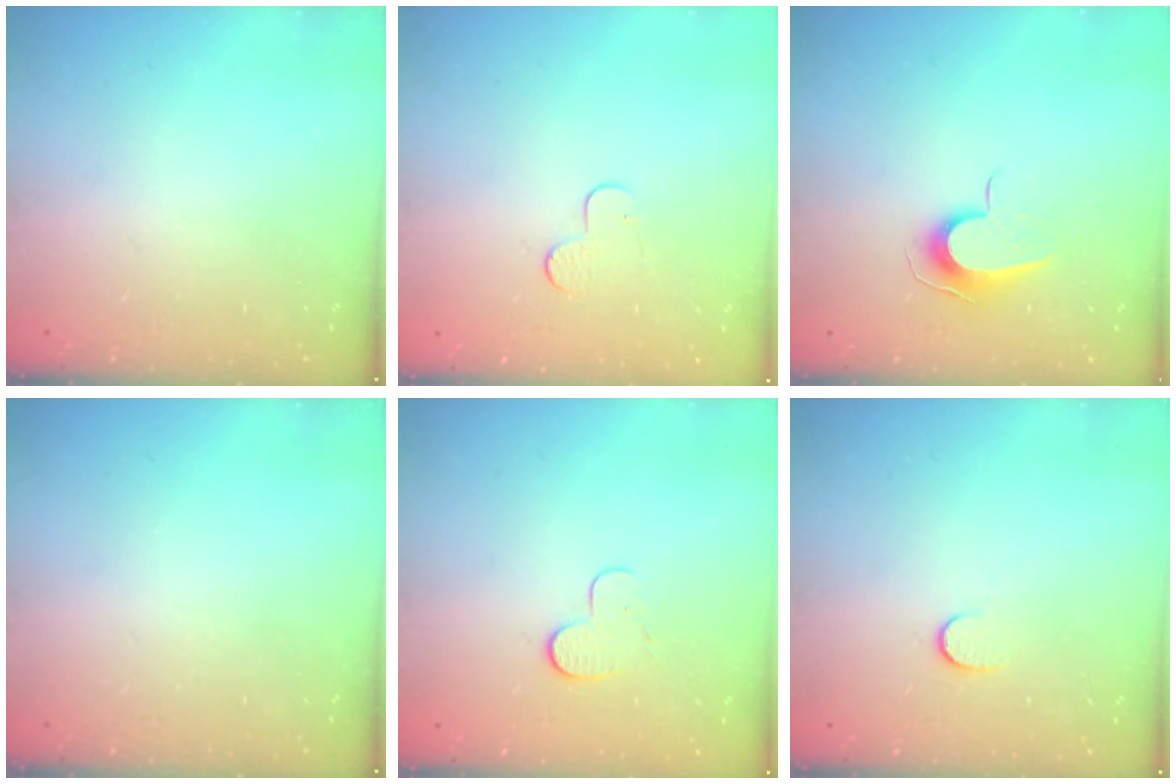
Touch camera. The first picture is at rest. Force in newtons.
{"total": 4.9, "press": 4.8, "slide": 0.5}
{"total": 8.9, "press": 8.8, "slide": 0.5}
{"total": 0.0}
{"total": 6.3, "press": 6.3, "slide": 0.5}
{"total": 6.3, "press": 6.3, "slide": 0.5}